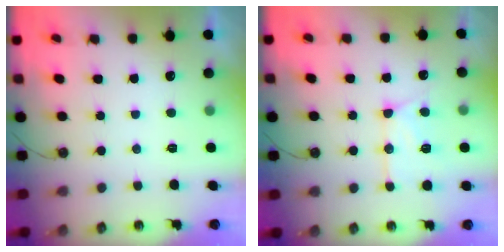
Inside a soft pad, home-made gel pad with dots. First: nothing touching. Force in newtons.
{"total": 13.5, "press": 13.4, "slide": 1.3}